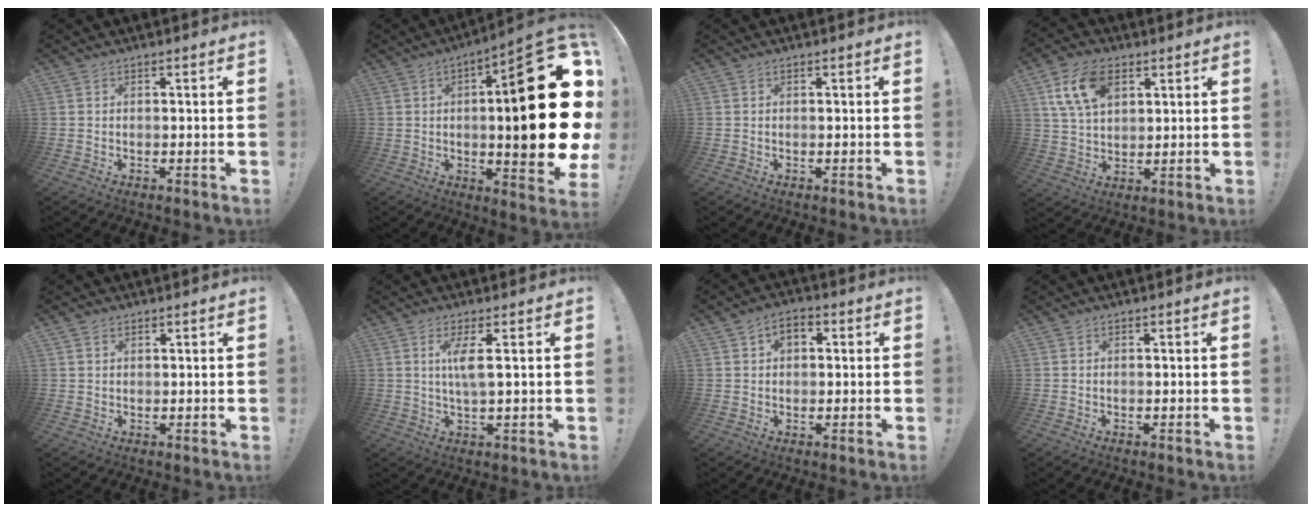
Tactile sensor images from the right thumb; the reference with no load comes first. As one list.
[{"total": 30.6, "force": [2.1, 7.2, 29.7], "torque": [-0.429, -0.028, 0.036]}, {"total": 0.0}, {"total": 13.0, "force": [5.7, 7.9, 8.6], "torque": [-0.147, -0.006, 0.108]}, {"total": 1.7, "force": [1.1, 1.2, 0.1], "torque": [0.012, -0.010, 0.019]}, {"total": 5.7, "force": [1.5, 0.4, 5.5], "torque": [-0.108, -0.003, 0.021]}, {"total": 4.1, "force": [1.2, 3.0, 2.7], "torque": [-0.036, 0.000, 0.019]}, {"total": 0.0}]